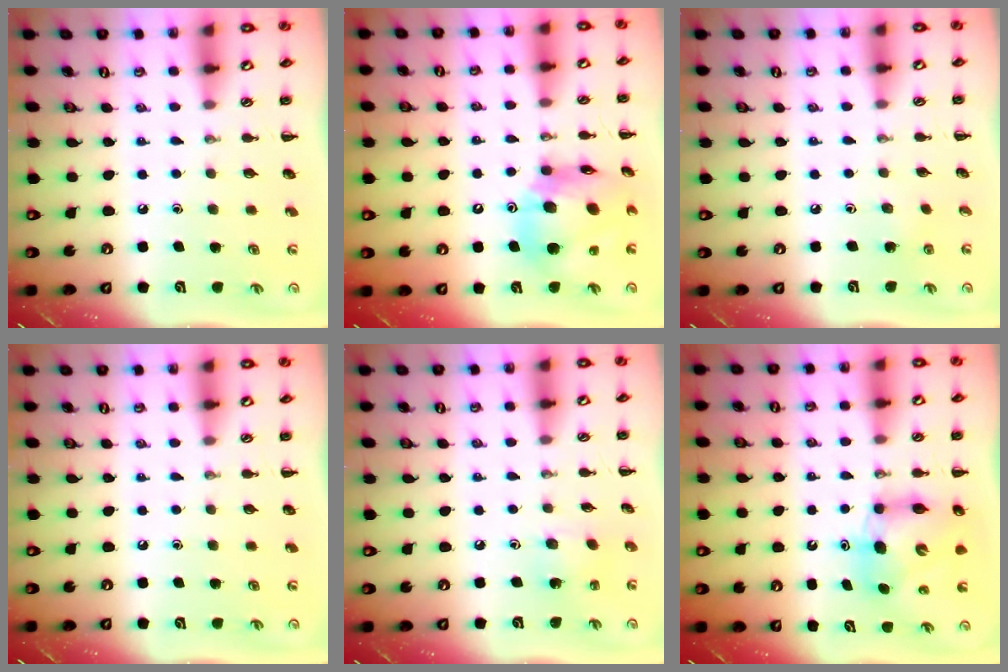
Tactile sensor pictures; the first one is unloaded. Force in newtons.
{"total": 15.4, "press": 14.7, "slide": 4.6}
{"total": 1.7, "press": 1.5, "slide": 0.7}
{"total": 0.0}
{"total": 3.9, "press": 3.8, "slide": 1.0}
{"total": 8.9, "press": 8.7, "slide": 1.9}